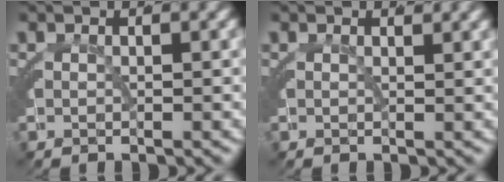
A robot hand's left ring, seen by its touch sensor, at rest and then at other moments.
{"total": 0.6, "force": [0.5, 0.2, 0.3], "torque": [-0.007, -0.004, 0.008]}